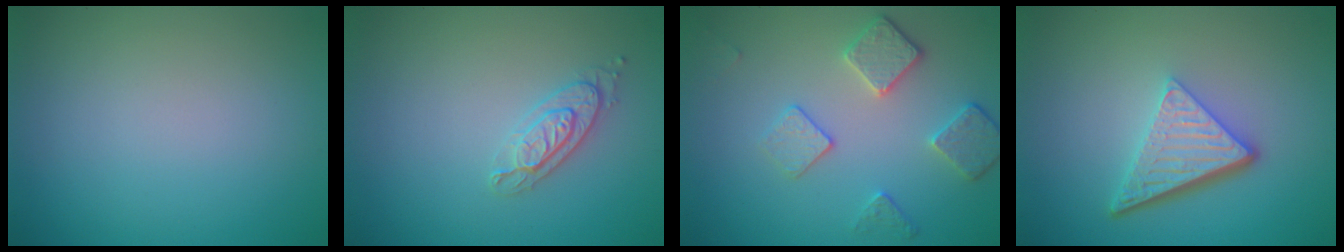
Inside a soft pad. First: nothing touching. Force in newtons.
{"total": 2.1, "press": 2.1, "slide": 0.5}
{"total": 3.5, "press": 3.1, "slide": 1.7}
{"total": 5.1, "press": 3.5, "slide": 3.7}